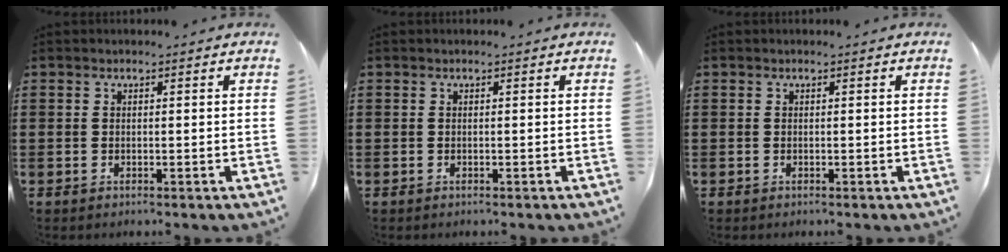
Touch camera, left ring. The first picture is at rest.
{"total": 0.0}
{"total": 0.0}